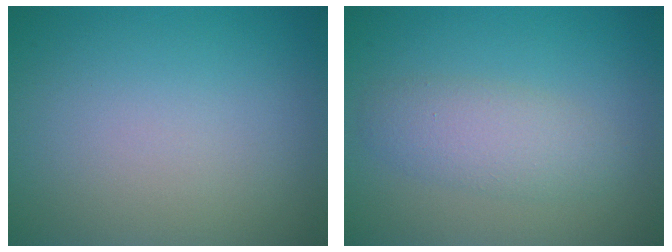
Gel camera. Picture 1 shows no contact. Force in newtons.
{"total": 2.0, "press": 1.9, "slide": 0.2}